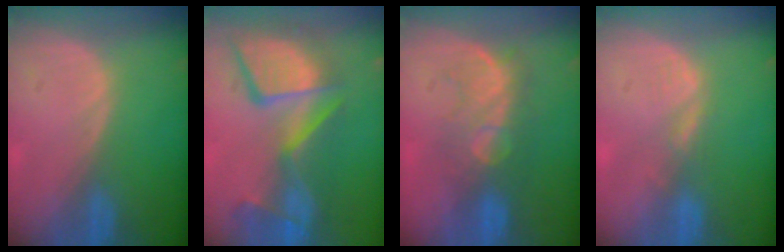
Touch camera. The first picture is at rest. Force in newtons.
{"total": 13.6, "press": 11.2, "slide": 7.8}
{"total": 8.0, "press": 7.8, "slide": 1.7}
{"total": 1.6, "press": 1.6, "slide": 0.2}